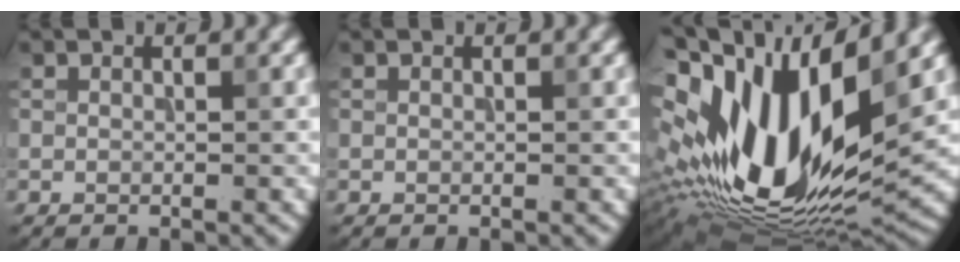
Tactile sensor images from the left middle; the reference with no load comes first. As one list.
[{"total": 0.0}, {"total": 17.2, "force": [1.8, 8.0, 15.1], "torque": [-0.288, 0.003, 0.028]}]